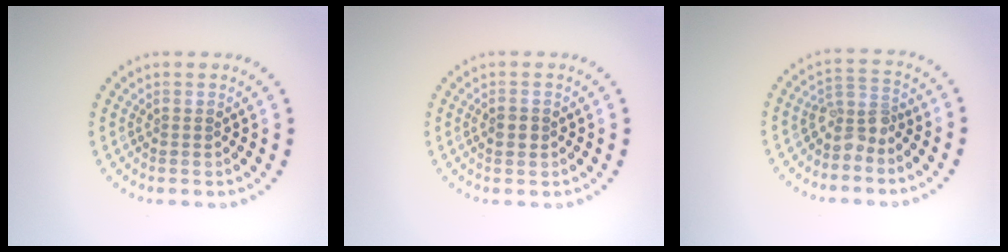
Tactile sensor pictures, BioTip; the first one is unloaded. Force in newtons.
{"total": 1.7, "press": 1.7, "slide": 0.2}
{"total": 2.6, "press": 1.9, "slide": 1.7}